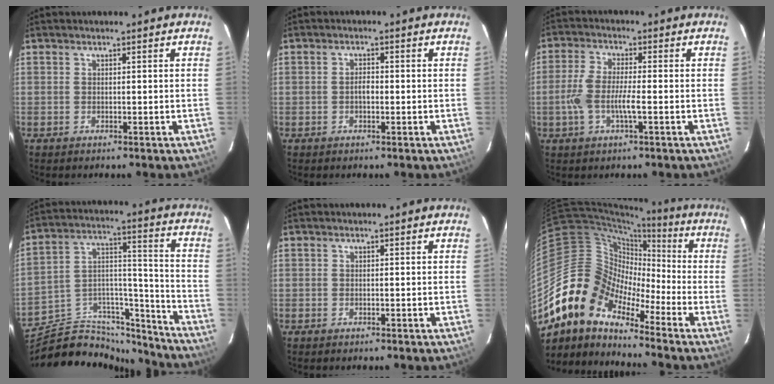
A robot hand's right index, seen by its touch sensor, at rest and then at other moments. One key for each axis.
{"total": 1.7, "fx": -0.4, "fy": 0.9, "fz": 1.3, "tx": -0.025, "ty": 0.006, "tz": -0.009}
{"total": 6.6, "fx": -1.8, "fy": 1.3, "fz": 6.2, "tx": -0.134, "ty": -0.001, "tz": -0.036}
{"total": 19.6, "fx": -16.2, "fy": 8.7, "fz": 6.5, "tx": -0.118, "ty": 0.064, "tz": -0.246}
{"total": 0.0}
{"total": 14.2, "fx": -10.4, "fy": 7.2, "fz": 6.4, "tx": -0.105, "ty": 0.014, "tz": -0.221}